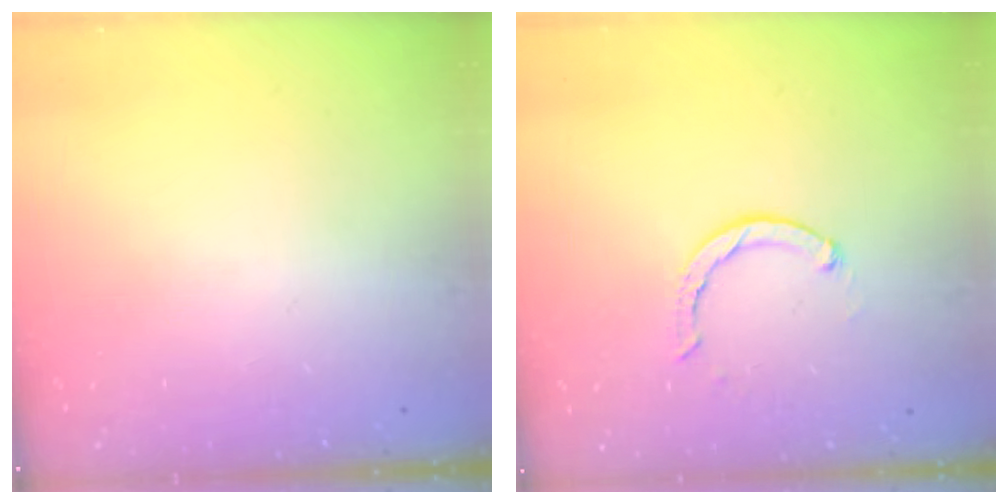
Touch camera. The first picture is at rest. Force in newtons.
{"total": 2.4, "press": 2.4, "slide": 0.1}